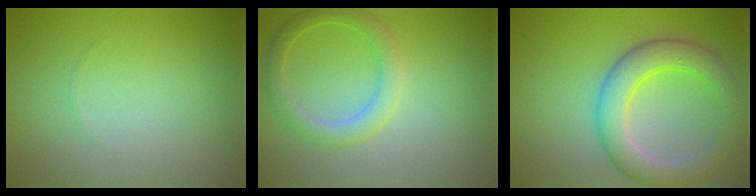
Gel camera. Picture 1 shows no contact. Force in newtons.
{"total": 2.7, "press": 2.7, "slide": 0.2}
{"total": 5.7, "press": 5.7, "slide": 0.2}